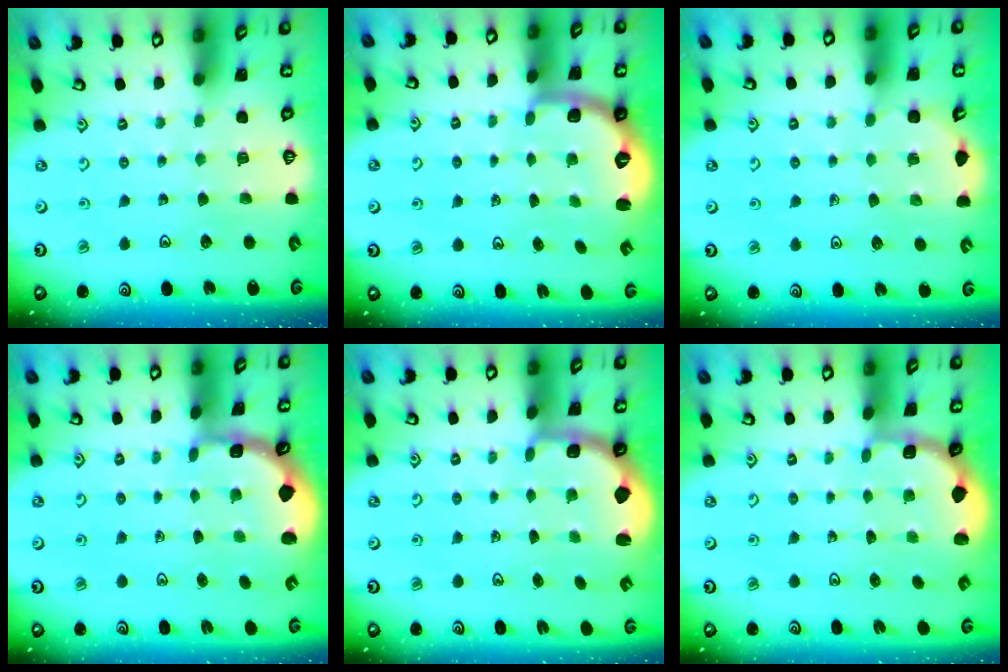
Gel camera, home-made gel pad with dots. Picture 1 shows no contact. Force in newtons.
{"total": 2.6, "press": 1.5, "slide": 2.1}
{"total": 2.7, "press": 2.6, "slide": 0.8}
{"total": 1.3, "press": 1.2, "slide": 0.4}
{"total": 2.2, "press": 1.5, "slide": 1.6}
{"total": 1.8, "press": 1.6, "slide": 0.7}